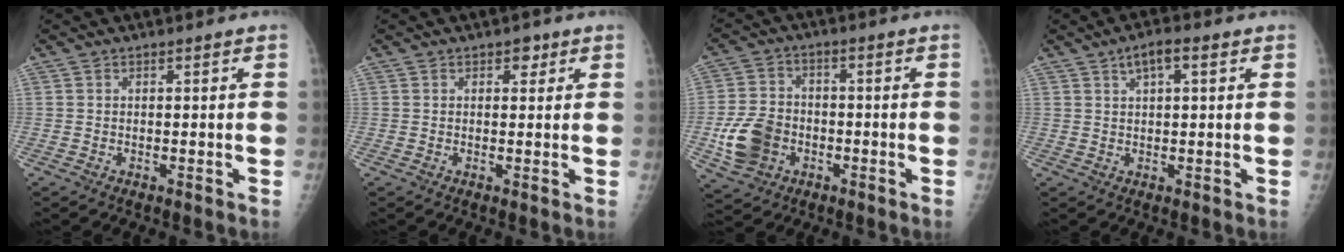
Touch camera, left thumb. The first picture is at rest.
{"total": 1.9, "force": [1.0, 1.3, 1.0], "torque": [0.001, -0.002, 0.009]}
{"total": 10.0, "force": [-3.0, 7.8, 5.5], "torque": [-0.096, 0.014, -0.055]}
{"total": 4.2, "force": [2.0, 1.5, 3.4], "torque": [-0.050, 0.006, 0.032]}